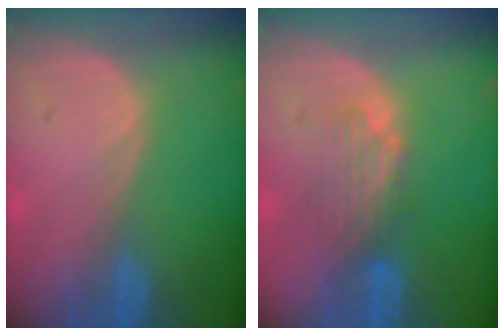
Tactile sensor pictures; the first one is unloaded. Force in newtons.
{"total": 4.4, "press": 3.8, "slide": 2.2}